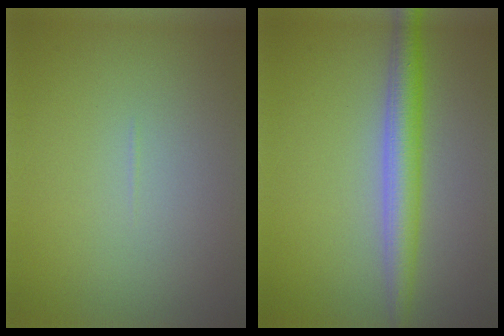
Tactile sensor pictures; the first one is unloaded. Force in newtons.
{"total": 3.6, "press": 3.6, "slide": 0.1}